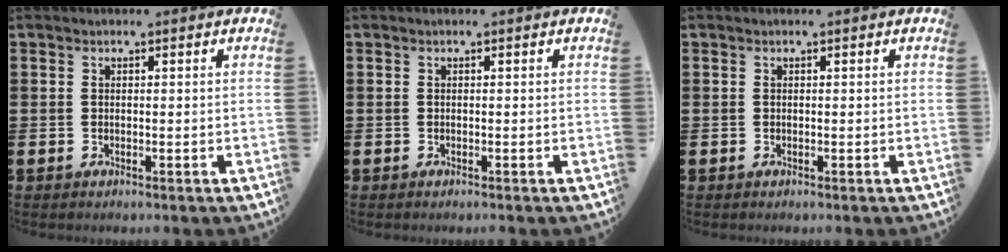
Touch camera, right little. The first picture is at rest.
{"total": 0.0}
{"total": 0.0}